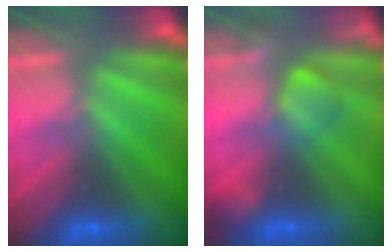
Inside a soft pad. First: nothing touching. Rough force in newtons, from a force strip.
{"total": 2.4}